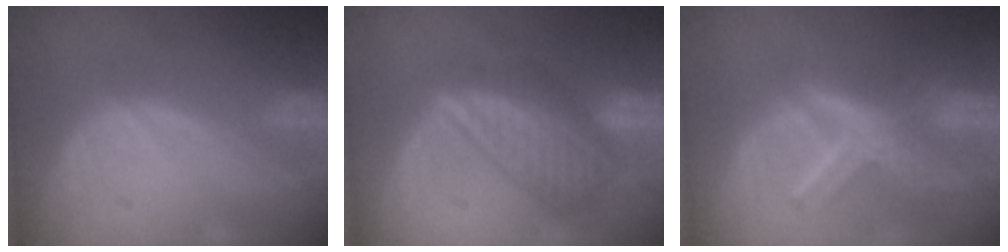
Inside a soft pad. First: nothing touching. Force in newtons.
{"total": 8.4, "press": 7.5, "slide": 3.9}
{"total": 7.8, "press": 6.7, "slide": 3.9}